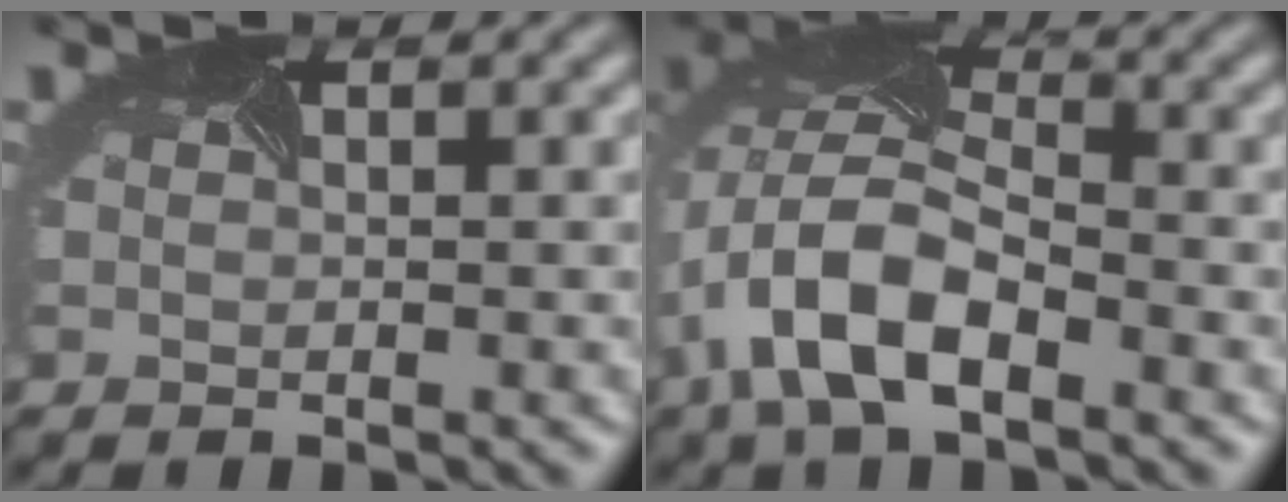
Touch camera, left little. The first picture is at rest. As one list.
[{"total": 8.9, "force": [-4.3, 4.4, 6.5], "torque": [-0.142, 0.002, -0.080]}]